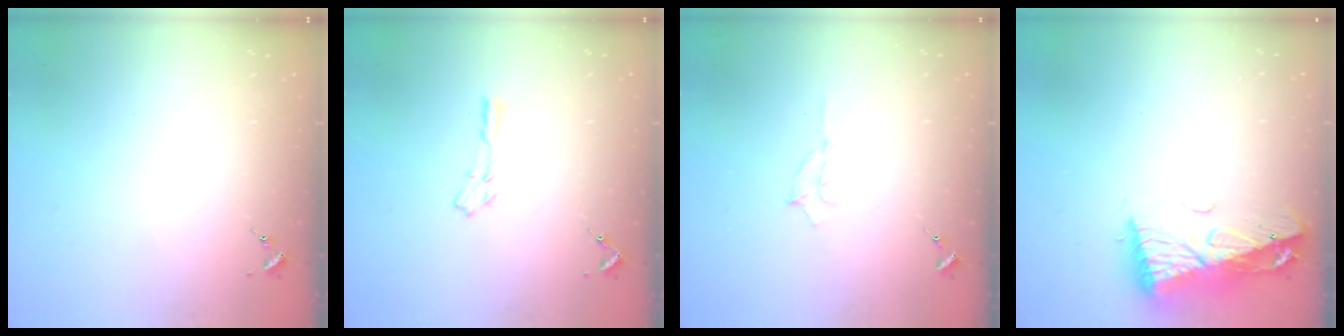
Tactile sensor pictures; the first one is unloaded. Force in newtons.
{"total": 4.3, "press": 4.3, "slide": 0.3}
{"total": 5.6, "press": 5.6, "slide": 0.6}
{"total": 11.0, "press": 11.0, "slide": 1.3}